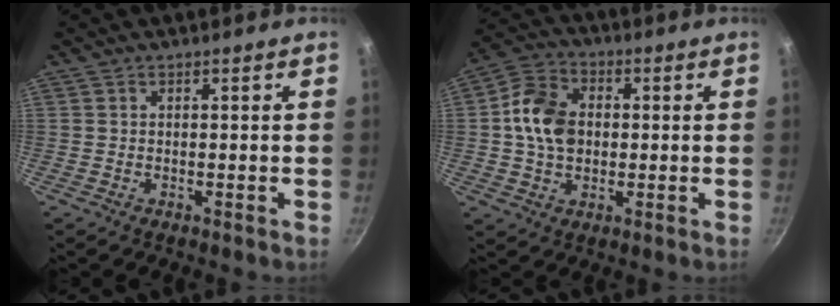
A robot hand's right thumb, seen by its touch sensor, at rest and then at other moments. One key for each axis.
{"total": 11.2, "fx": 0.5, "fy": 8.4, "fz": 7.4, "tx": -0.119, "ty": 0.015, "tz": -0.004}